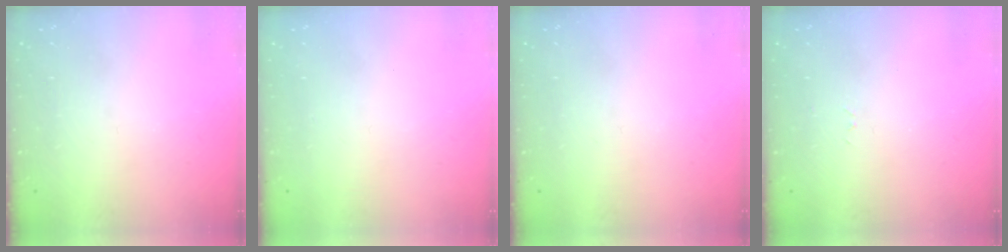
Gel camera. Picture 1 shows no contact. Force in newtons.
{"total": 1.5, "press": 1.5, "slide": 0.1}
{"total": 0.0}
{"total": 2.6, "press": 2.6, "slide": 0.4}